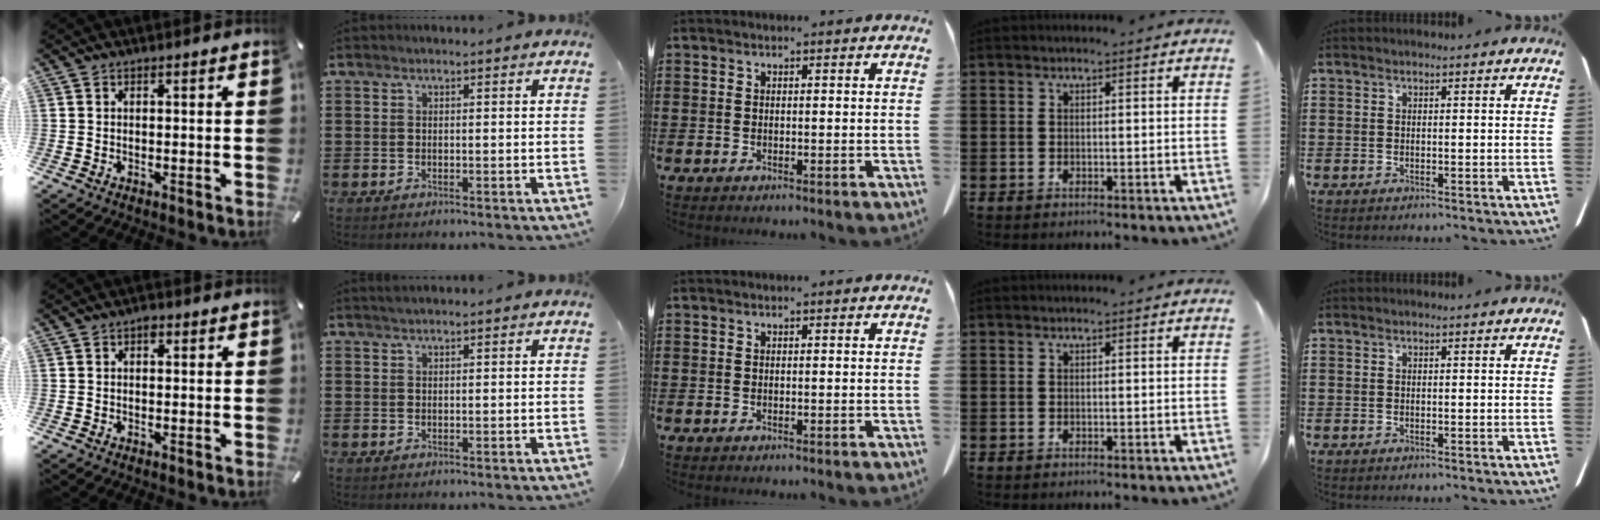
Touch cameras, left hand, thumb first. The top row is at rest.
{"thumb": {"total": 1.4, "force": [0.5, 1.0, 0.8], "torque": [-0.009, 0.004, 0.005]}, "index": {"total": 0.8, "force": [0.7, 0.0, 0.4], "torque": [-0.008, 0.000, 0.014]}}